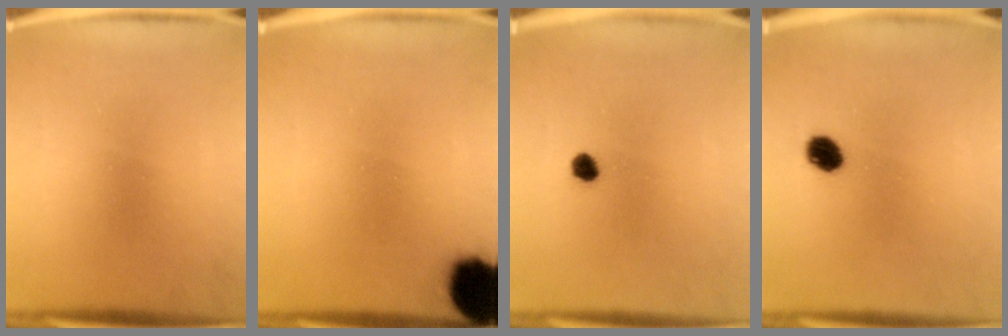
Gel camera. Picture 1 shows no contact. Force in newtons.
{"total": 15.4}
{"total": 2.2}
{"total": 4.3}